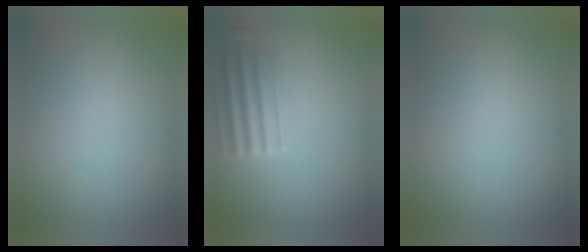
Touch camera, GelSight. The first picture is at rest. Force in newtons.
{"total": 4.3}
{"total": 0.0}